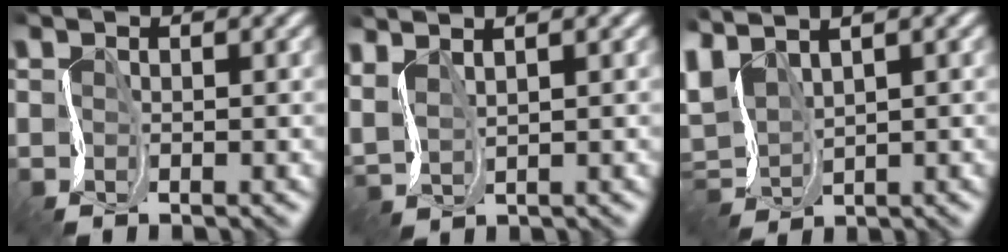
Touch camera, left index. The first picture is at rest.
{"total": 4.8, "force": [3.0, 2.0, 3.2], "torque": [-0.084, 0.025, 0.054]}
{"total": 4.4, "force": [1.3, 2.4, 3.4], "torque": [-0.092, 0.000, 0.024]}